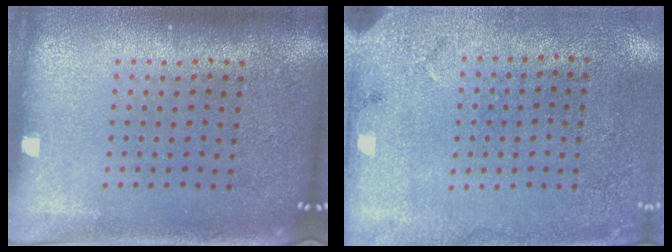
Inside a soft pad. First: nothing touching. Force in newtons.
{"total": 2.7, "press": 2.1, "slide": 1.7}